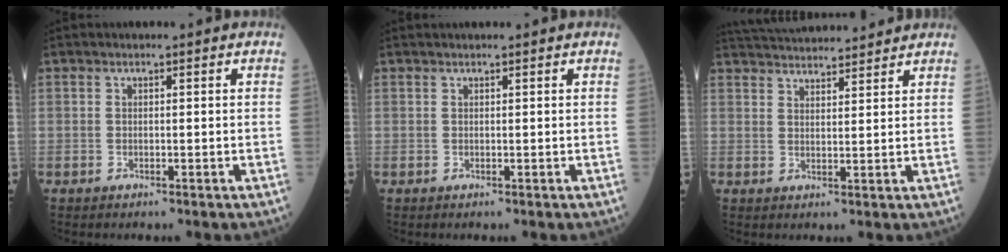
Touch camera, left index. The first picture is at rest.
{"total": 1.5, "force": [1.4, 0.0, 0.5], "torque": [-0.005, 0.023, 0.024]}
{"total": 13.3, "force": [12.7, 1.7, 3.7], "torque": [-0.068, 0.036, 0.192]}